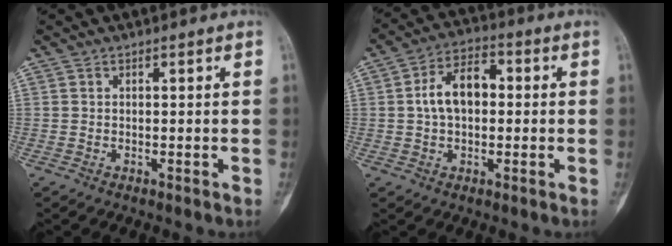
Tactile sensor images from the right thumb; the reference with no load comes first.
{"total": 9.0, "force": [0.5, 5.7, 6.9], "torque": [-0.109, 0.026, 0.002]}